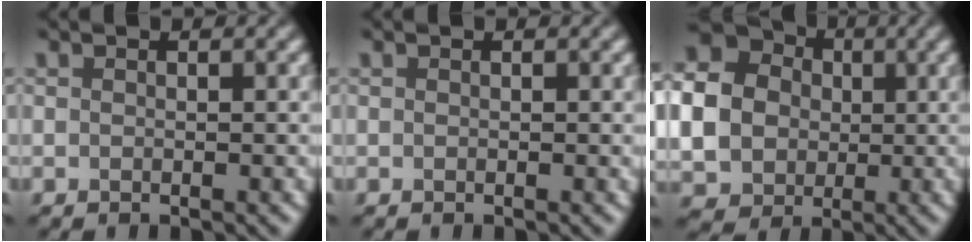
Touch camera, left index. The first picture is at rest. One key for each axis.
{"total": 0.0}
{"total": 12.4, "fx": 0.7, "fy": 11.4, "fz": 4.9, "tx": -0.159, "ty": 0.012, "tz": -0.014}